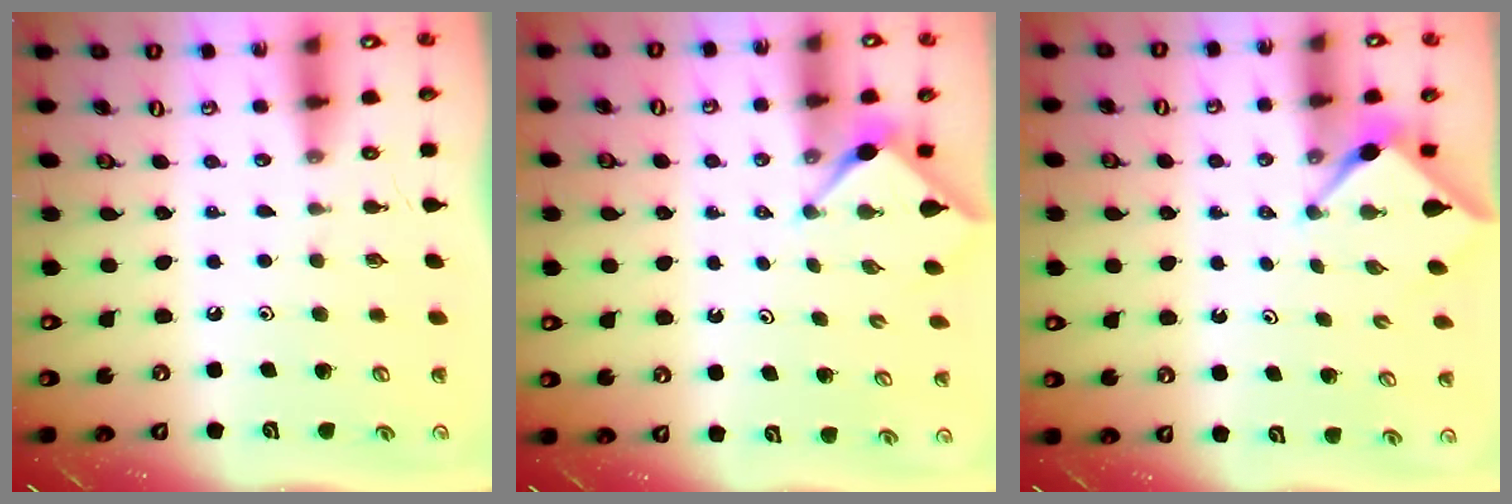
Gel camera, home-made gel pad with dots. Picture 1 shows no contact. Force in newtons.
{"total": 2.9, "press": 2.8, "slide": 0.3}
{"total": 3.0, "press": 3.0, "slide": 0.4}